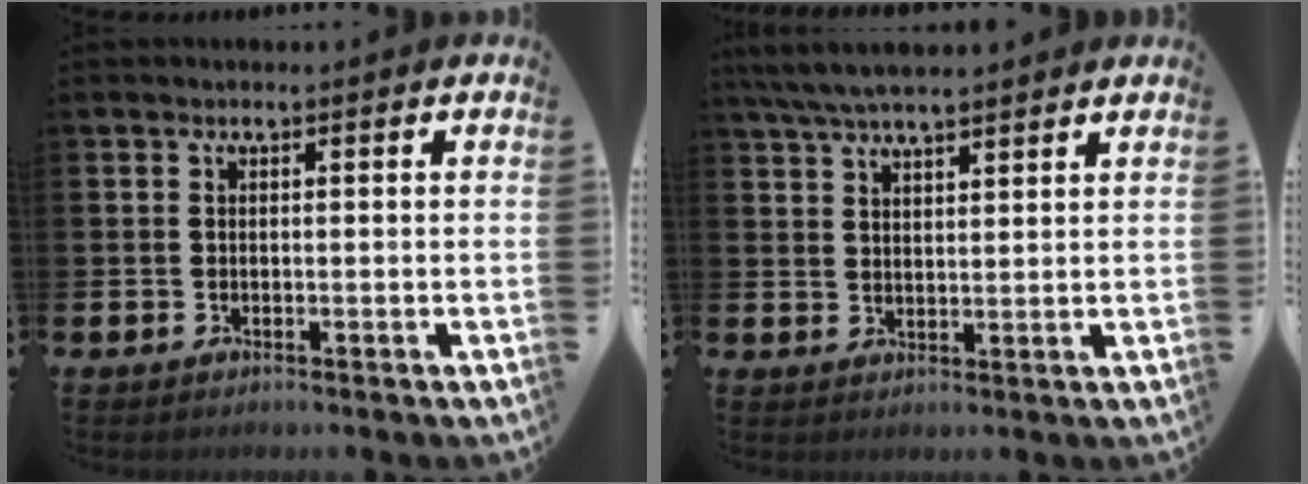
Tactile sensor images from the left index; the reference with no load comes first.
{"total": 5.5, "force": [5.1, 0.8, 2.0], "torque": [-0.059, -0.010, 0.096]}